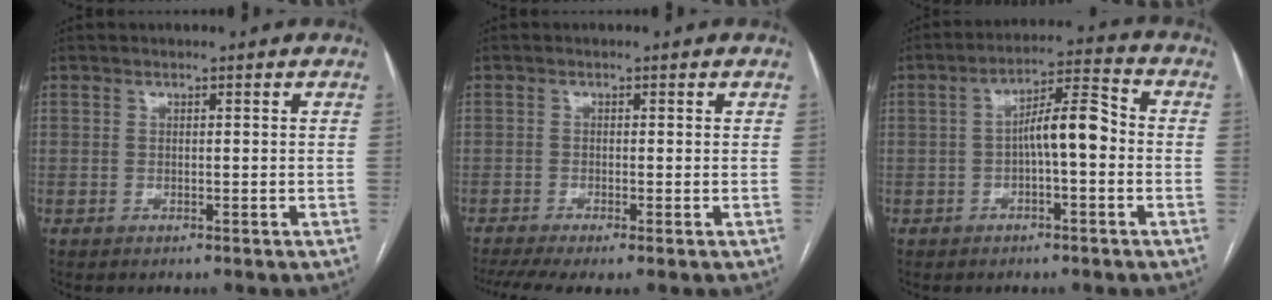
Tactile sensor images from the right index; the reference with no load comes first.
{"total": 5.2, "force": [-3.5, 0.7, 3.9], "torque": [-0.069, -0.008, -0.062]}
{"total": 7.4, "force": [-0.8, 1.7, 7.1], "torque": [-0.120, 0.028, -0.014]}